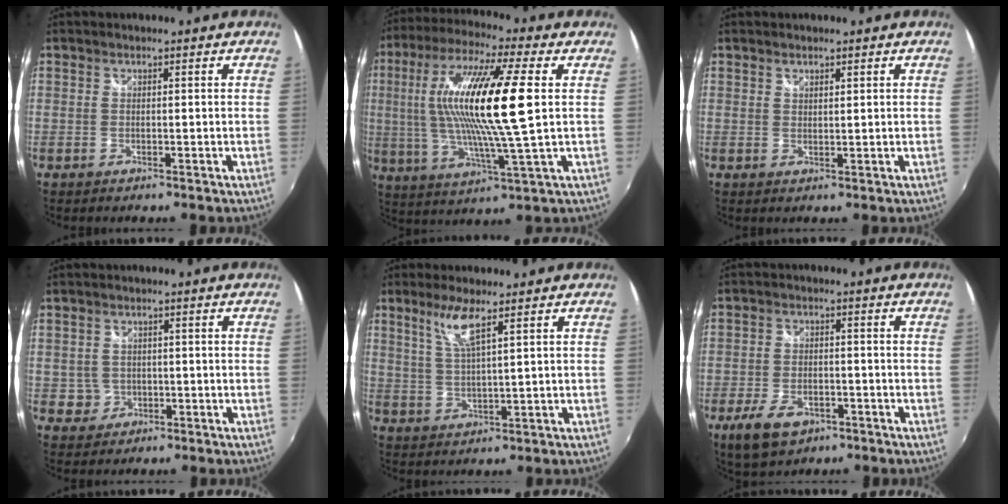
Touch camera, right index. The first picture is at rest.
{"total": 19.3, "force": [2.7, 2.2, 19.0], "torque": [-0.349, 0.005, 0.043]}
{"total": 1.2, "force": [1.0, 0.4, 0.4], "torque": [-0.004, 0.000, 0.017]}
{"total": 3.2, "force": [-0.3, 3.2, 0.1], "torque": [0.002, 0.013, 0.002]}
{"total": 5.5, "force": [3.3, 0.1, 4.4], "torque": [-0.093, -0.006, 0.069]}
{"total": 9.2, "force": [-5.4, 5.1, 5.4], "torque": [-0.134, -0.015, -0.090]}